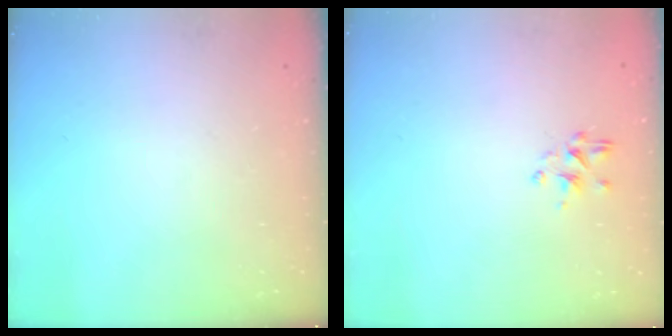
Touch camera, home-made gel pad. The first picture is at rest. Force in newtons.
{"total": 2.2, "press": 2.0, "slide": 0.9}